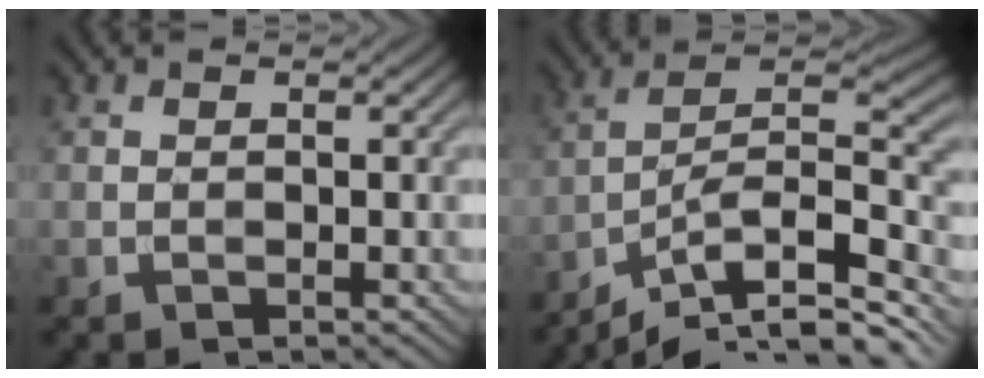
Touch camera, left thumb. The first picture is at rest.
{"total": 14.8, "force": [-11.1, 4.0, 9.0], "torque": [-0.162, 0.002, -0.194]}